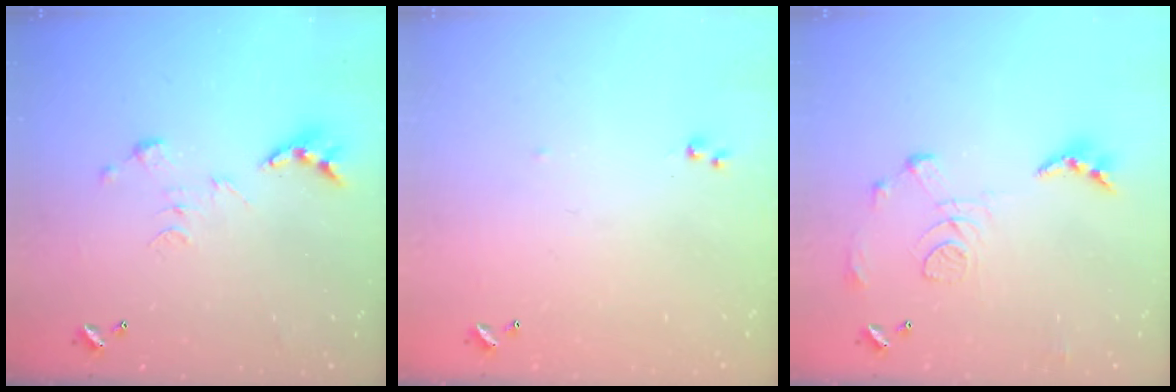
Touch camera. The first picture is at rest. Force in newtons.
{"total": 5.4, "press": 5.4, "slide": 0.6}
{"total": 11.4, "press": 11.3, "slide": 1.0}